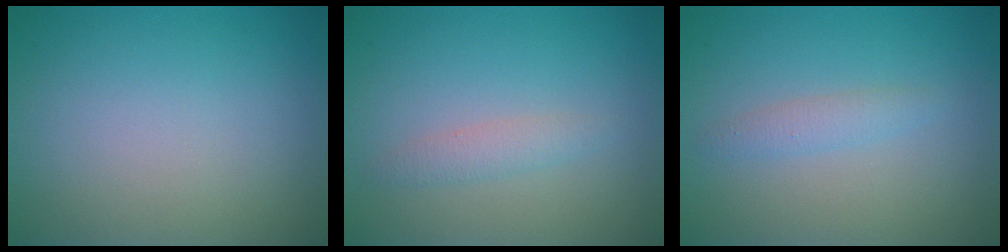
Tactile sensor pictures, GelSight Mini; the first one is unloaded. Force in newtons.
{"total": 1.4, "press": 1.4, "slide": 0.0}
{"total": 1.4, "press": 1.4, "slide": 0.0}